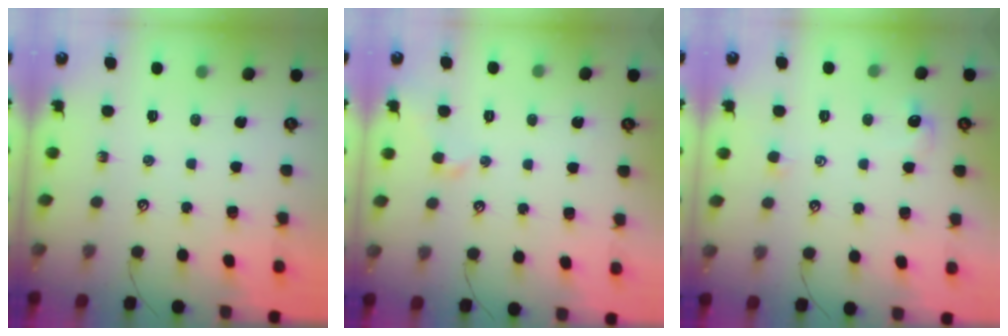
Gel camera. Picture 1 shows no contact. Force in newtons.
{"total": 1.0, "press": 0.9, "slide": 0.4}
{"total": 1.0, "press": 0.7, "slide": 0.7}